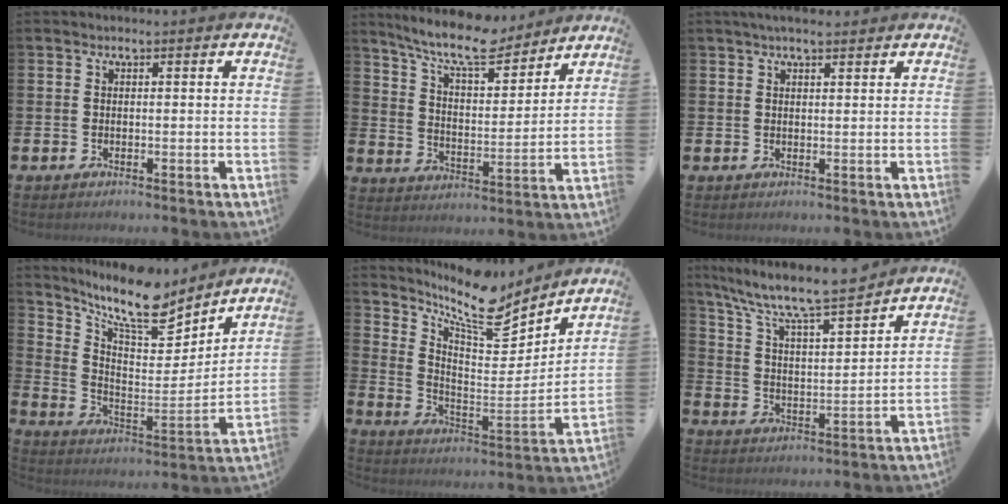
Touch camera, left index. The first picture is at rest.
{"total": 10.3, "force": [9.1, 2.0, 4.4], "torque": [-0.108, -0.053, 0.158]}
{"total": 2.6, "force": [2.2, 0.6, 1.3], "torque": [-0.021, -0.002, 0.037]}
{"total": 11.4, "force": [10.0, 2.9, 4.7], "torque": [-0.116, -0.074, 0.170]}
{"total": 10.7, "force": [9.3, 3.1, 4.3], "torque": [-0.100, -0.074, 0.156]}
{"total": 9.2, "force": [8.4, 1.1, 3.6], "torque": [-0.102, -0.061, 0.143]}